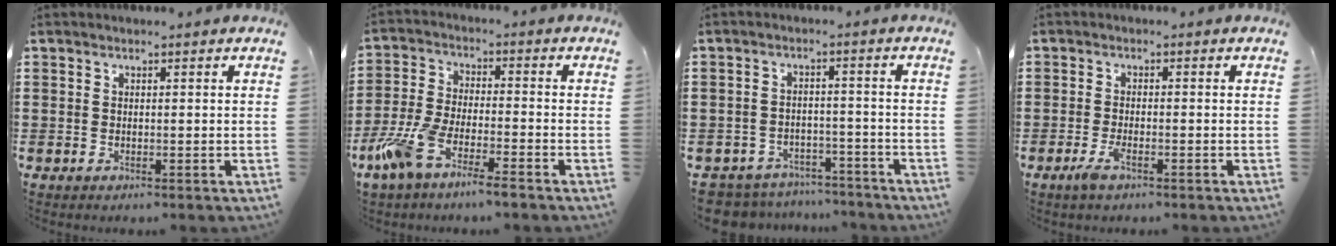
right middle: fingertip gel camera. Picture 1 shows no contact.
{"total": 7.3, "force": [-5.6, 0.7, 4.6], "torque": [-0.123, -0.016, -0.113]}
{"total": 4.8, "force": [-4.7, 0.8, -0.1], "torque": [-0.009, 0.007, -0.102]}
{"total": 2.7, "force": [-1.4, 0.5, 2.2], "torque": [-0.052, -0.006, -0.028]}